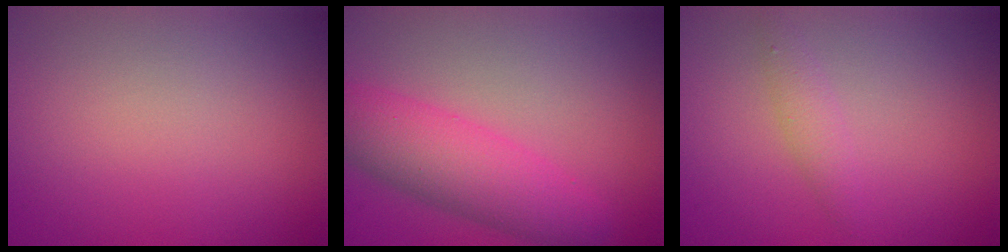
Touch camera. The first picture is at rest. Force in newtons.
{"total": 5.6, "press": 5.6, "slide": 0.1}
{"total": 1.4, "press": 1.4, "slide": 0.0}